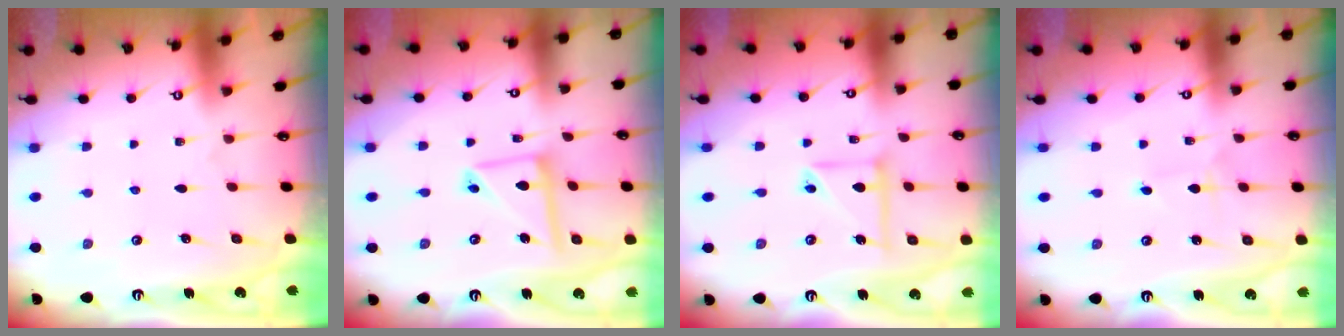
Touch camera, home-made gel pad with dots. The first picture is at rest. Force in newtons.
{"total": 11.0, "press": 11.0, "slide": 0.9}
{"total": 7.8, "press": 7.8, "slide": 0.5}
{"total": 1.1, "press": 1.0, "slide": 0.1}